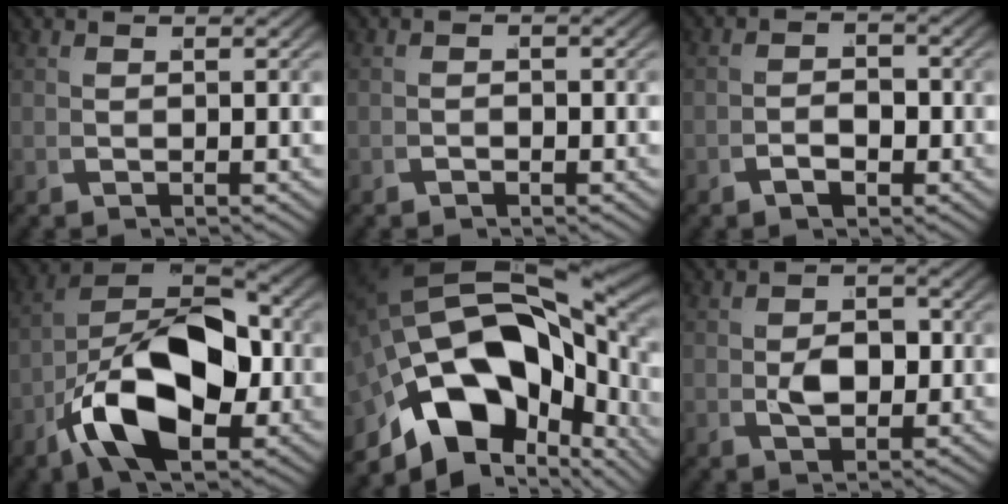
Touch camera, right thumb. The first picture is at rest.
{"total": 0.6, "force": [-0.6, 0.2, -0.1], "torque": [0.015, 0.003, -0.015]}
{"total": 1.8, "force": [-0.9, 1.1, 1.1], "torque": [-0.001, -0.001, -0.019]}
{"total": 15.8, "force": [-1.2, 9.7, 12.4], "torque": [-0.233, -0.033, -0.015]}
{"total": 18.9, "force": [0.1, 11.8, 14.7], "torque": [-0.274, -0.038, 0.015]}
{"total": 3.0, "force": [0.2, 1.9, 2.3], "torque": [-0.035, -0.005, 0.008]}